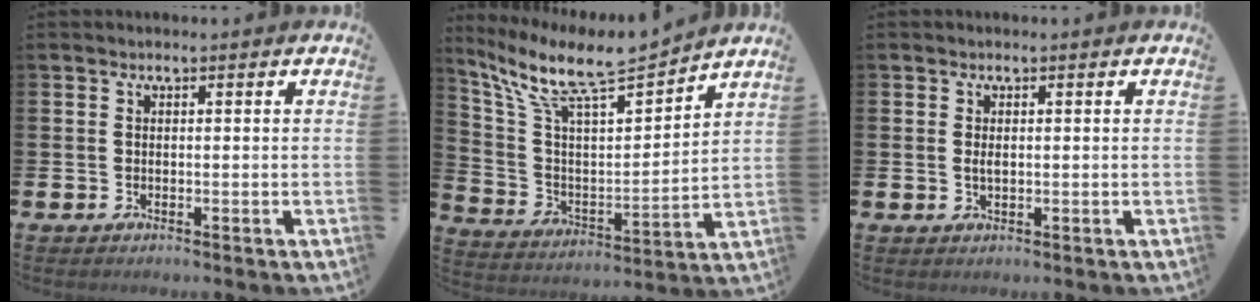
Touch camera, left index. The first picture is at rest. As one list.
[{"total": 10.4, "force": [9.1, 1.7, 4.7], "torque": [-0.135, -0.060, 0.155]}, {"total": 1.0, "force": [0.2, 0.5, 0.8], "torque": [-0.012, 0.002, 0.001]}]